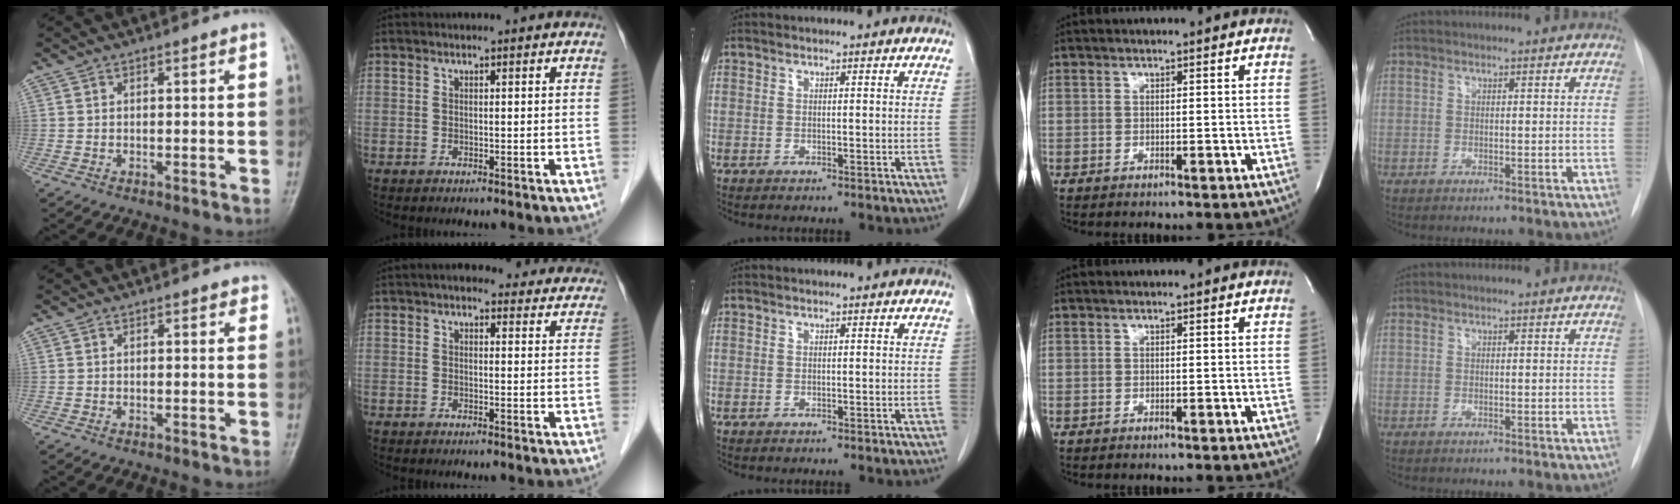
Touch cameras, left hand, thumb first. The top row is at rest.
{"thumb": {"total": 1.0, "force": [0.7, 0.7, 0.3], "torque": [0.010, -0.002, 0.001]}, "index": {"total": 12.4, "force": [11.3, 3.8, 3.5], "torque": [-0.010, 0.022, 0.116]}}